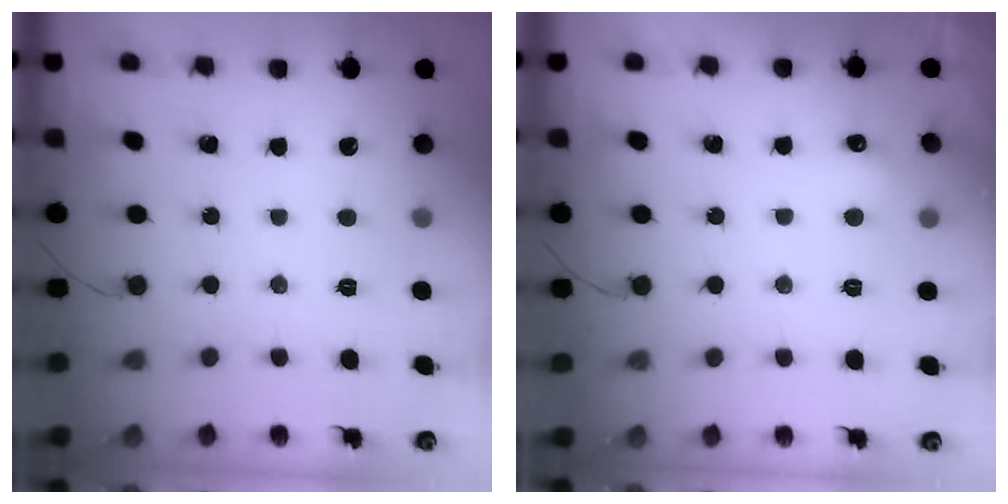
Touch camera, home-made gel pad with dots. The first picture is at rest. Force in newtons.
{"total": 4.7, "press": 4.5, "slide": 1.2}